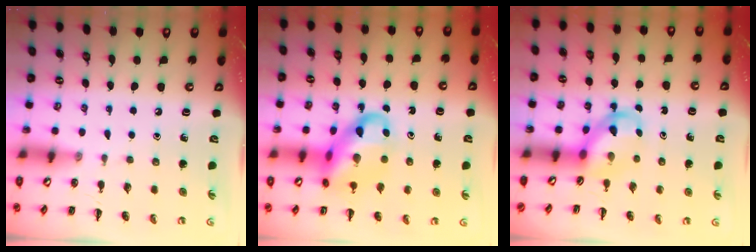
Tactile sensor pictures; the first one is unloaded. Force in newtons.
{"total": 15.9, "press": 15.4, "slide": 3.8}
{"total": 3.6, "press": 3.6, "slide": 0.5}